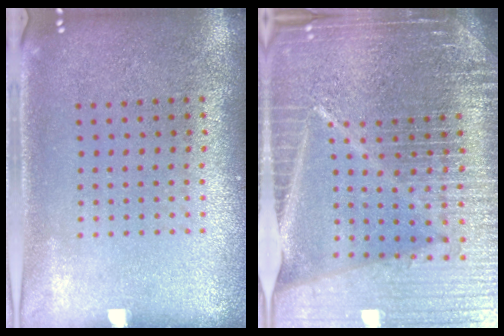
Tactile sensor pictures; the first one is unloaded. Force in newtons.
{"total": 7.2, "press": 6.2, "slide": 3.8}